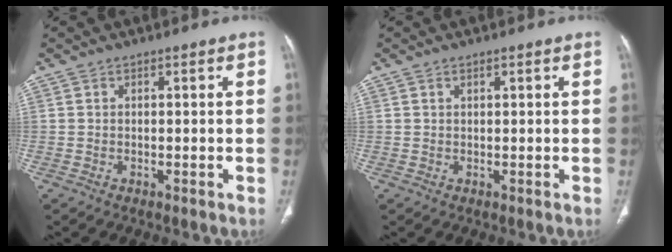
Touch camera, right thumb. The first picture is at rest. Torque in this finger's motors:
{"motor_torque": [-0.56, -0.10, -0.34, 0.15, 0.03]}